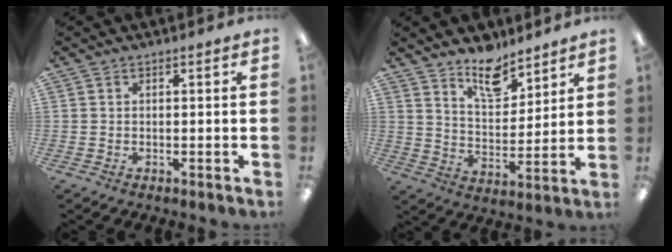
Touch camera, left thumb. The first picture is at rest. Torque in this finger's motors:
{"motor_torque": [0.17, 0.01, -0.13, -0.36, 0.05]}